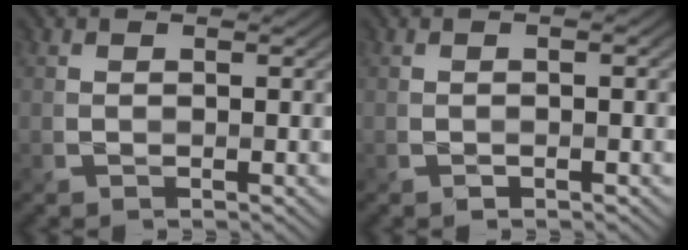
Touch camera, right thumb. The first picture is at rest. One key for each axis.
{"total": 0.9, "fx": -0.4, "fy": 0.0, "fz": 0.8, "tx": -0.012, "ty": 0.003, "tz": -0.008}